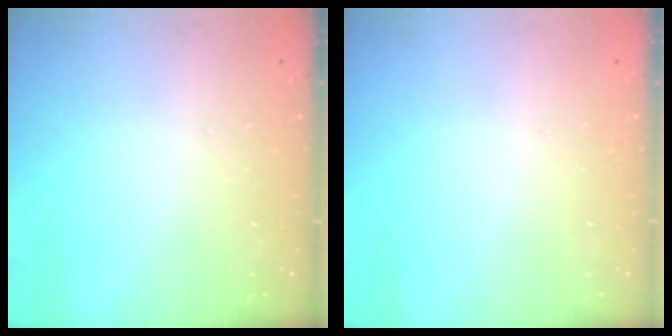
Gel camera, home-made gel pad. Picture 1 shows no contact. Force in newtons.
{"total": 0.0}